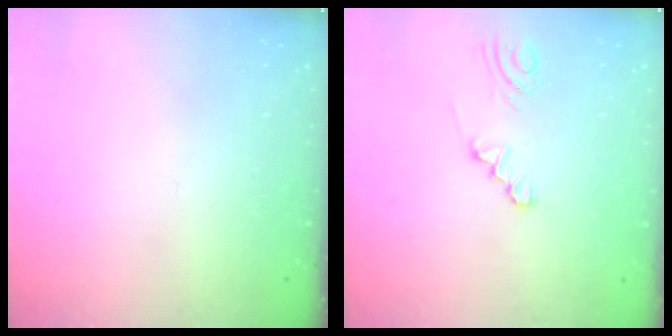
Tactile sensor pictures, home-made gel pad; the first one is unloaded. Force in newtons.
{"total": 1.0, "press": 1.0, "slide": 0.1}